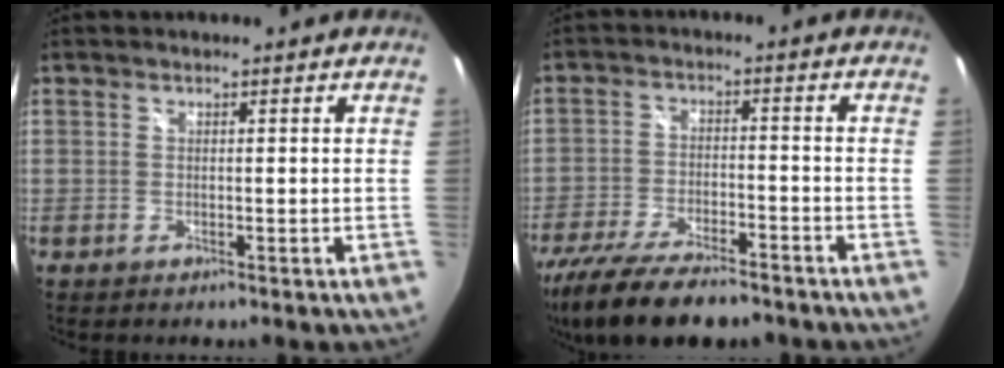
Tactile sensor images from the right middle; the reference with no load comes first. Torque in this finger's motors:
{"motor_torque": [1.12, -1.02, 0.35, 0.19]}